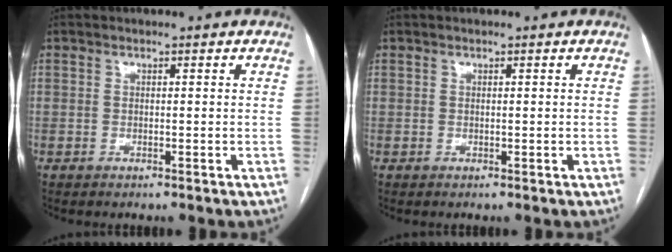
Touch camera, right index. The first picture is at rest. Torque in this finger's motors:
{"motor_torque": [0.00, 0.00, 0.00, 0.00]}